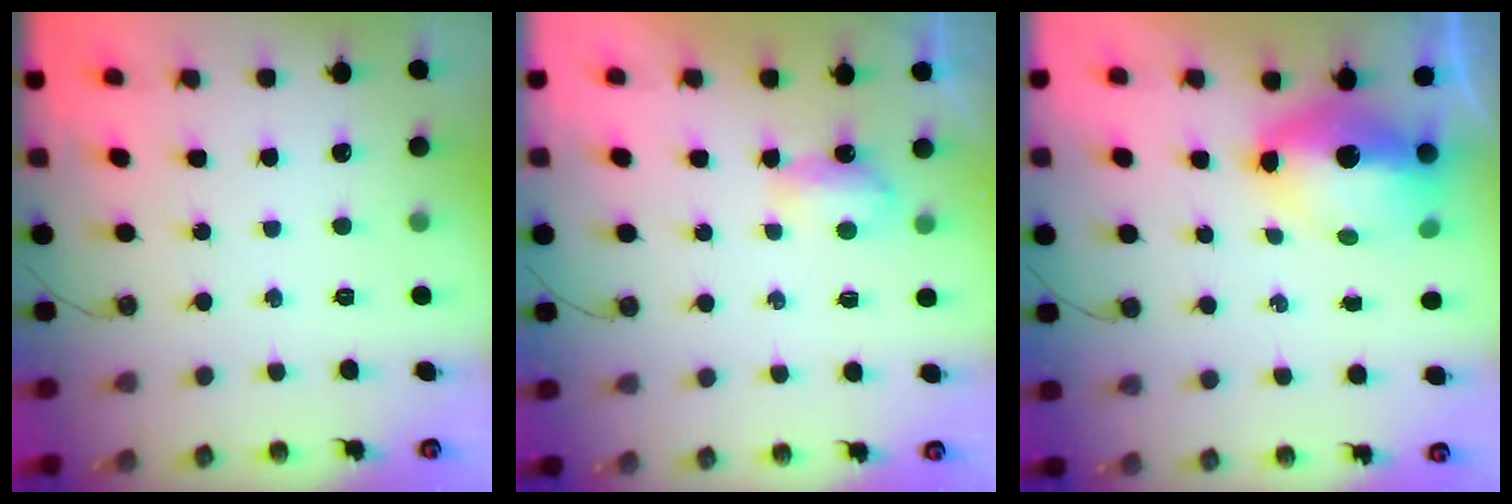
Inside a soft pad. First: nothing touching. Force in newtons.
{"total": 3.8, "press": 3.8, "slide": 0.5}
{"total": 12.8, "press": 12.8, "slide": 1.2}